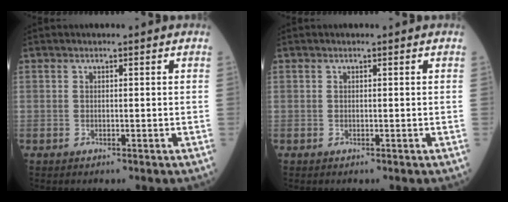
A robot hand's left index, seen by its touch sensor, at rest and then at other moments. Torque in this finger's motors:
{"motor_torque": [-0.08, 0.08, 0.02, -0.01]}